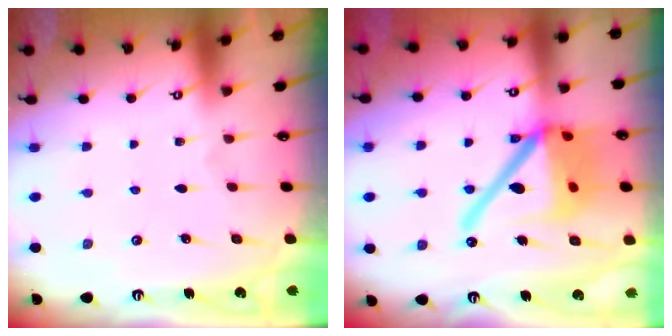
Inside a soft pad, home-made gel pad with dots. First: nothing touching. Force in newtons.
{"total": 20.7, "press": 20.6, "slide": 2.6}